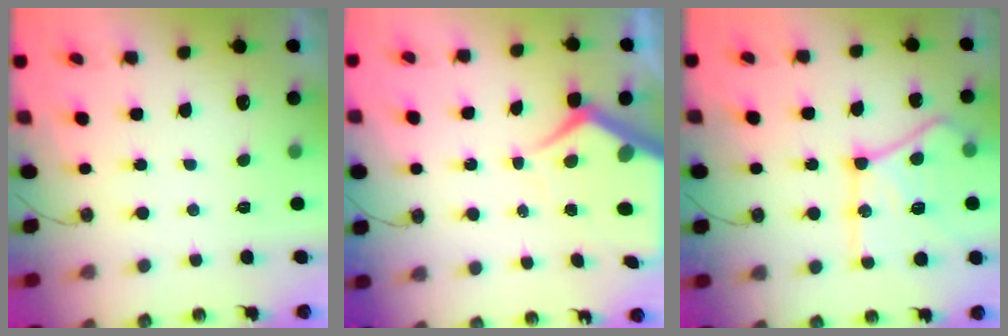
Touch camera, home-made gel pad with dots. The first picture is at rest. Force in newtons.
{"total": 9.4, "press": 9.4, "slide": 0.9}
{"total": 18.9, "press": 18.9, "slide": 1.5}